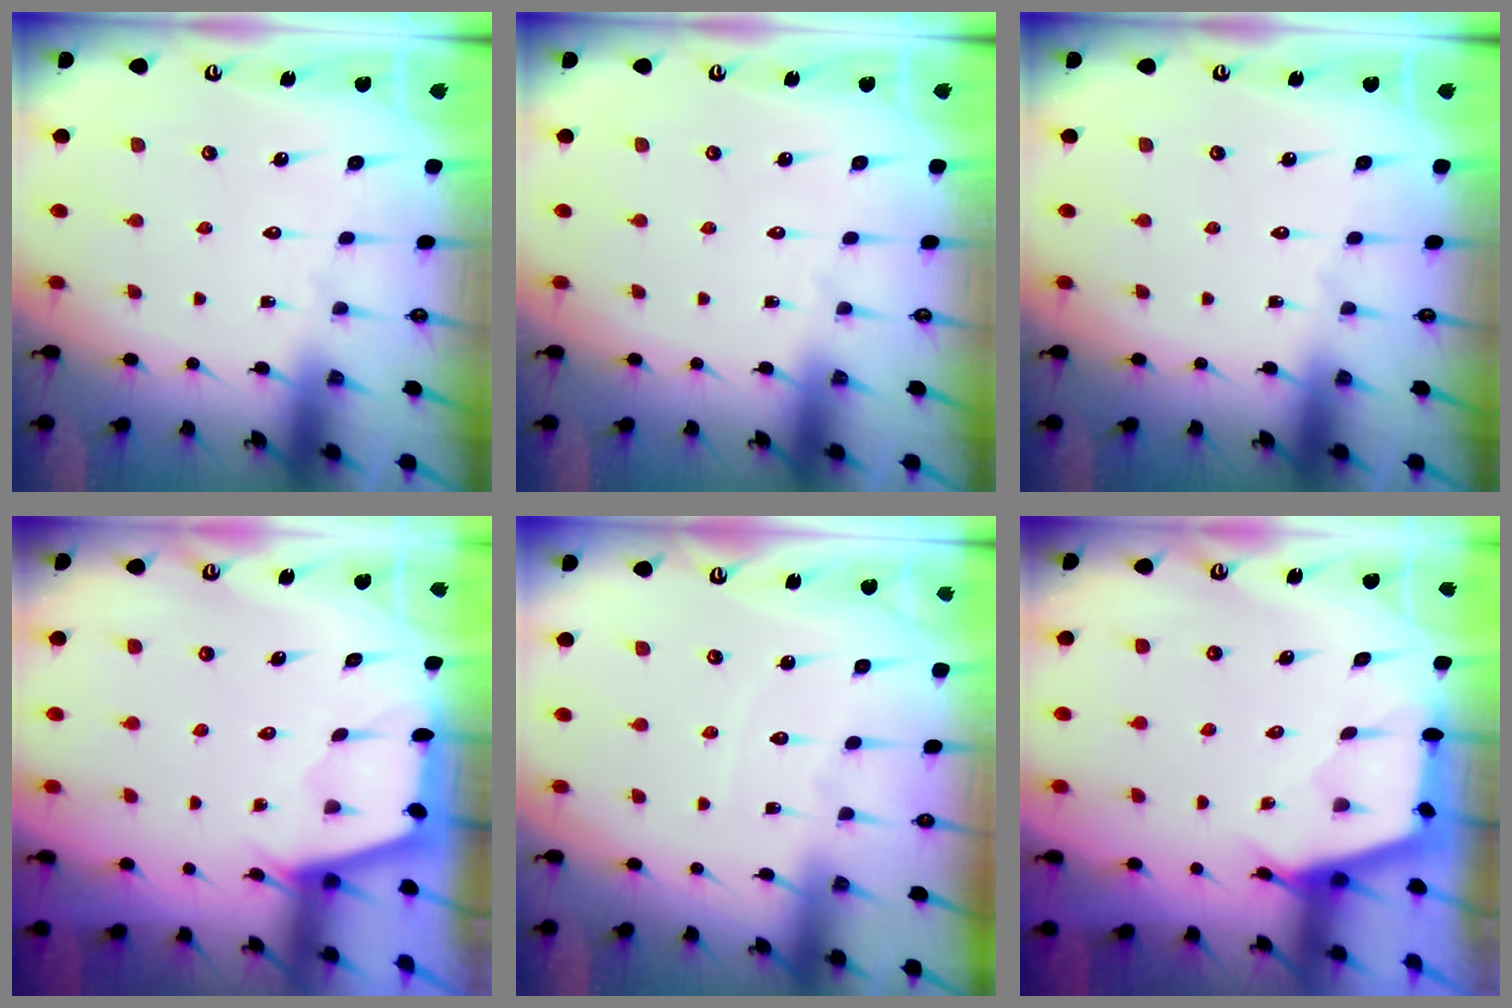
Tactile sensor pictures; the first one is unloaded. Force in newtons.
{"total": 0.0}
{"total": 0.0}
{"total": 3.0, "press": 3.0, "slide": 0.1}
{"total": 2.5, "press": 2.5, "slide": 0.4}
{"total": 2.9, "press": 2.8, "slide": 0.4}